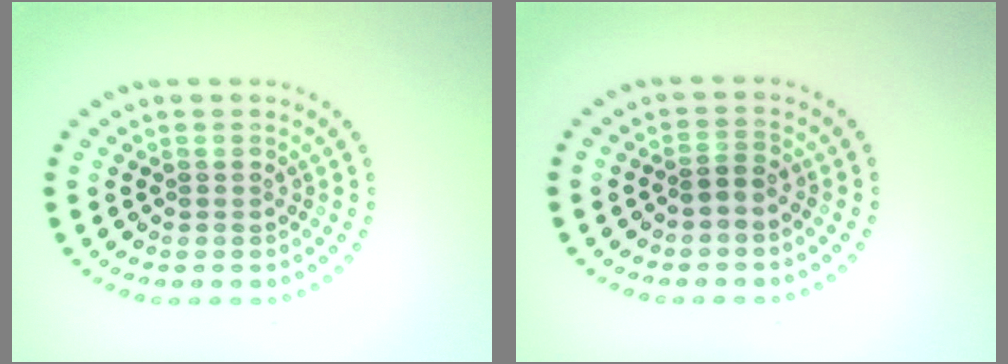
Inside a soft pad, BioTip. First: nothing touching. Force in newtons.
{"total": 1.4, "press": 1.1, "slide": 0.8}